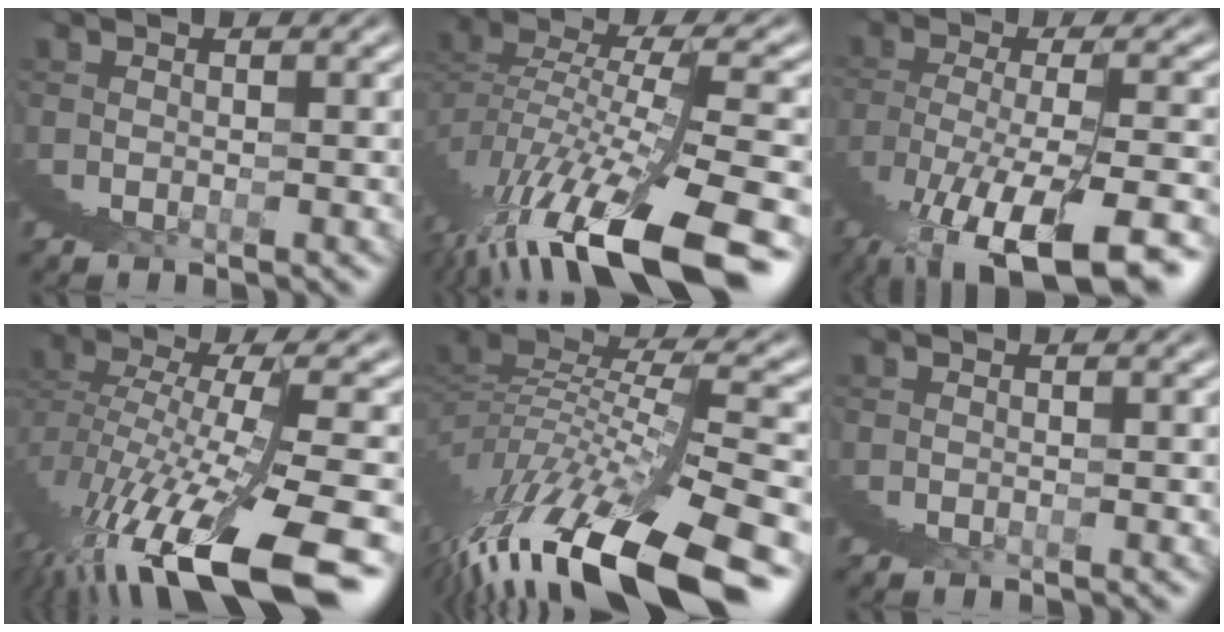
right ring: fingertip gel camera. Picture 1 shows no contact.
{"total": 7.1, "force": [0.5, 1.4, 6.9], "torque": [-0.122, 0.008, 0.009]}
{"total": 4.3, "force": [-0.8, 1.0, 4.1], "torque": [-0.076, -0.004, -0.003]}
{"total": 6.5, "force": [-2.9, -0.2, 5.8], "torque": [-0.099, -0.008, -0.035]}
{"total": 9.3, "force": [0.9, 2.8, 8.9], "torque": [-0.141, 0.002, 0.019]}
{"total": 0.0}